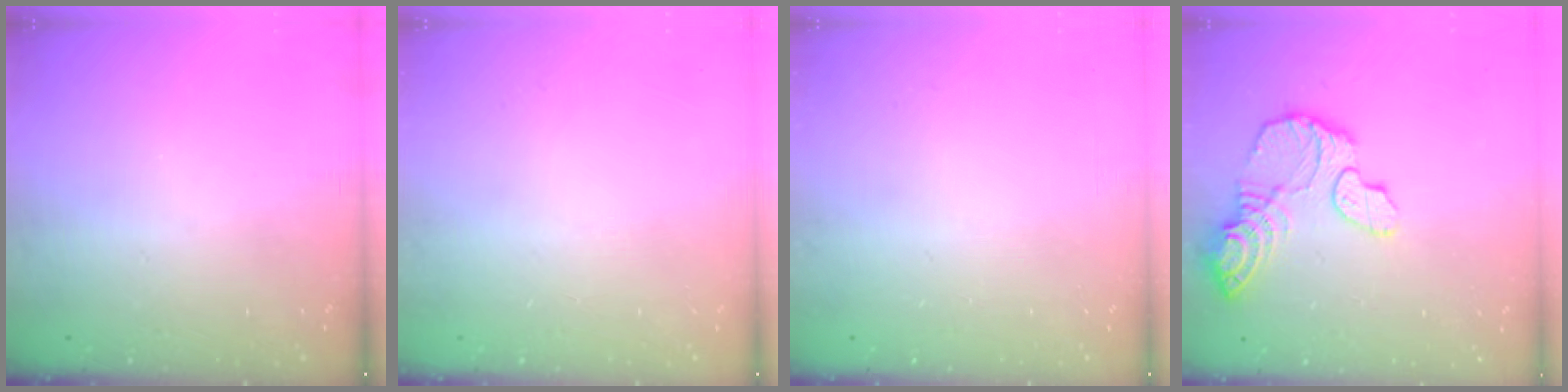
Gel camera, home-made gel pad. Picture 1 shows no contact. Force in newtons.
{"total": 0.0}
{"total": 0.0}
{"total": 14.9, "press": 14.8, "slide": 1.5}